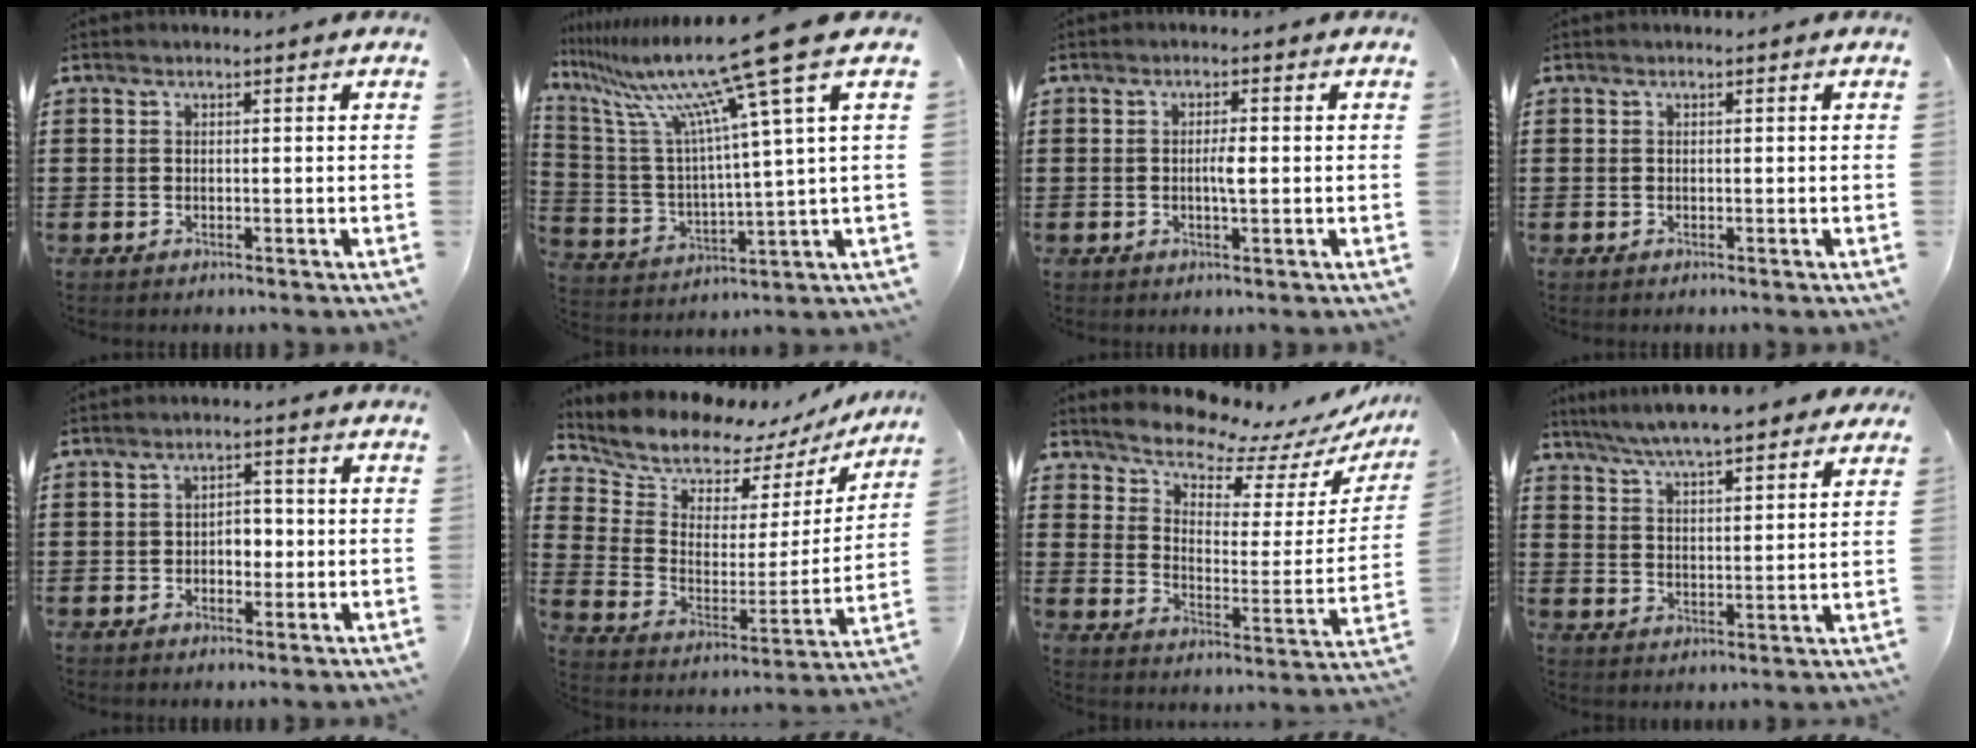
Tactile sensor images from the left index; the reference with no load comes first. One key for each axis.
{"total": 15.8, "fx": 11.2, "fy": -0.7, "fz": 11.2, "tx": -0.247, "ty": -0.069, "tz": 0.174}
{"total": 2.5, "fx": -0.2, "fy": 0.4, "fz": 2.4, "tx": -0.046, "ty": -0.001, "tz": -0.005}
{"total": 0.0}
{"total": 3.0, "fx": -0.7, "fy": 2.0, "fz": 2.2, "tx": -0.037, "ty": 0.004, "tz": -0.020}
{"total": 8.5, "fx": 7.8, "fy": 2.8, "fz": 1.6, "tx": -0.074, "ty": -0.056, "tz": 0.135}
{"total": 8.0, "fx": 7.8, "fy": 1.3, "fz": 1.5, "tx": -0.054, "ty": -0.068, "tz": 0.138}
{"total": 6.2, "fx": 5.9, "fy": 0.4, "fz": 2.1, "tx": -0.065, "ty": -0.024, "tz": 0.104}